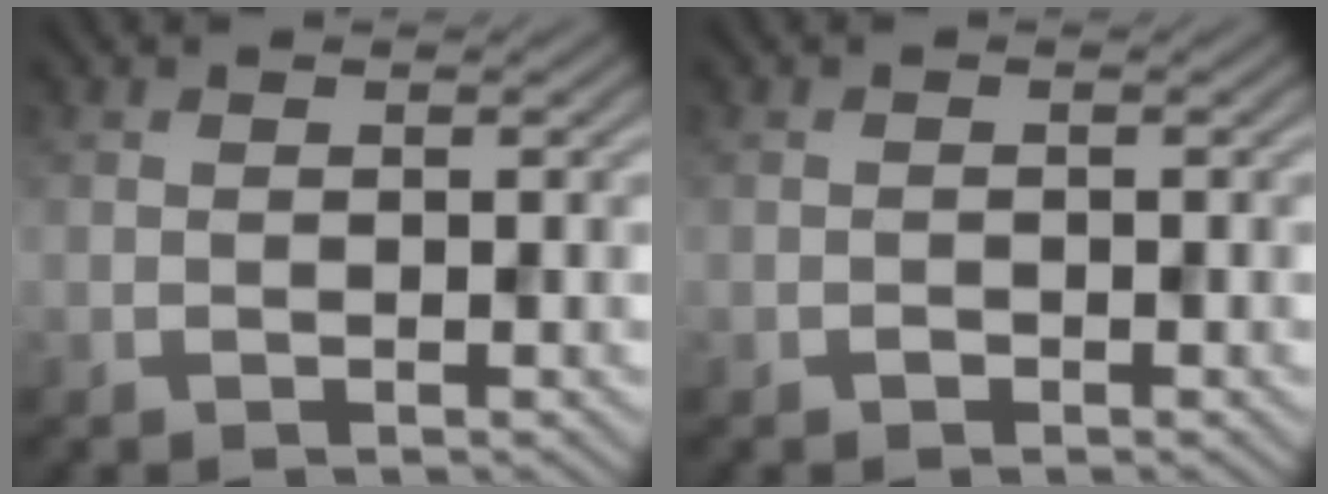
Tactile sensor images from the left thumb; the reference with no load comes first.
{"total": 0.6, "force": [-0.4, 0.4, 0.2], "torque": [-0.001, -0.001, -0.007]}